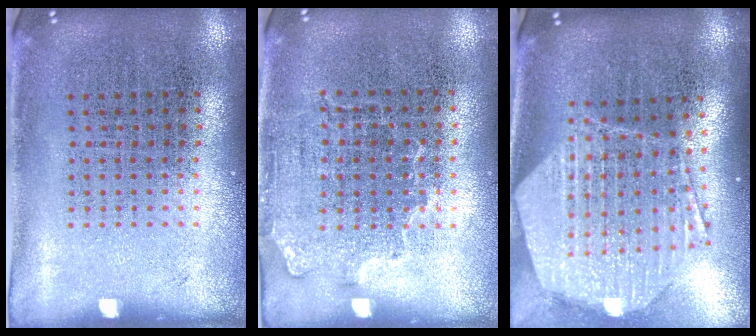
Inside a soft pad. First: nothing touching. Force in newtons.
{"total": 1.4, "press": 1.1, "slide": 0.8}
{"total": 2.7, "press": 2.2, "slide": 1.6}